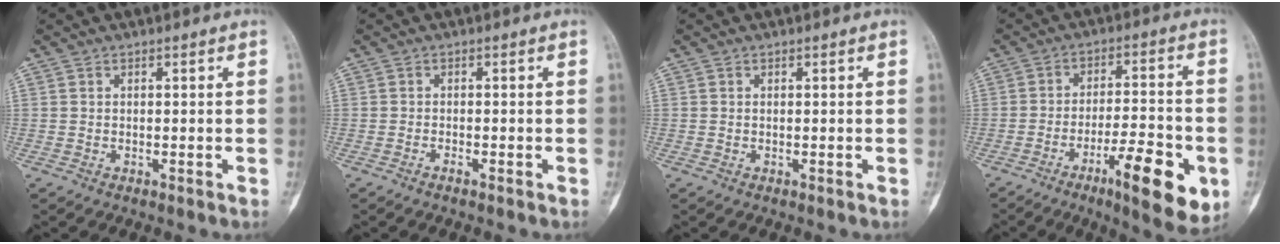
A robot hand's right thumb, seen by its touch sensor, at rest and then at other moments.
{"total": 0.8, "force": [-0.6, 0.2, 0.5], "torque": [-0.013, 0.003, -0.013]}
{"total": 0.0}
{"total": 14.5, "force": [-6.1, 3.8, 12.6], "torque": [-0.180, 0.019, -0.089]}